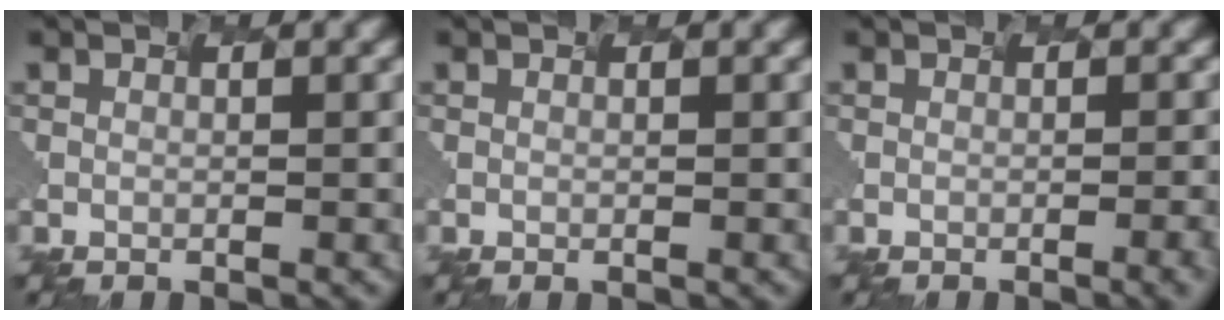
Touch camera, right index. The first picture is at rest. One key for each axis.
{"total": 0.0}
{"total": 3.8, "fx": -0.5, "fy": 1.5, "fz": 3.5, "tx": -0.012, "ty": 0.009, "tz": -0.004}